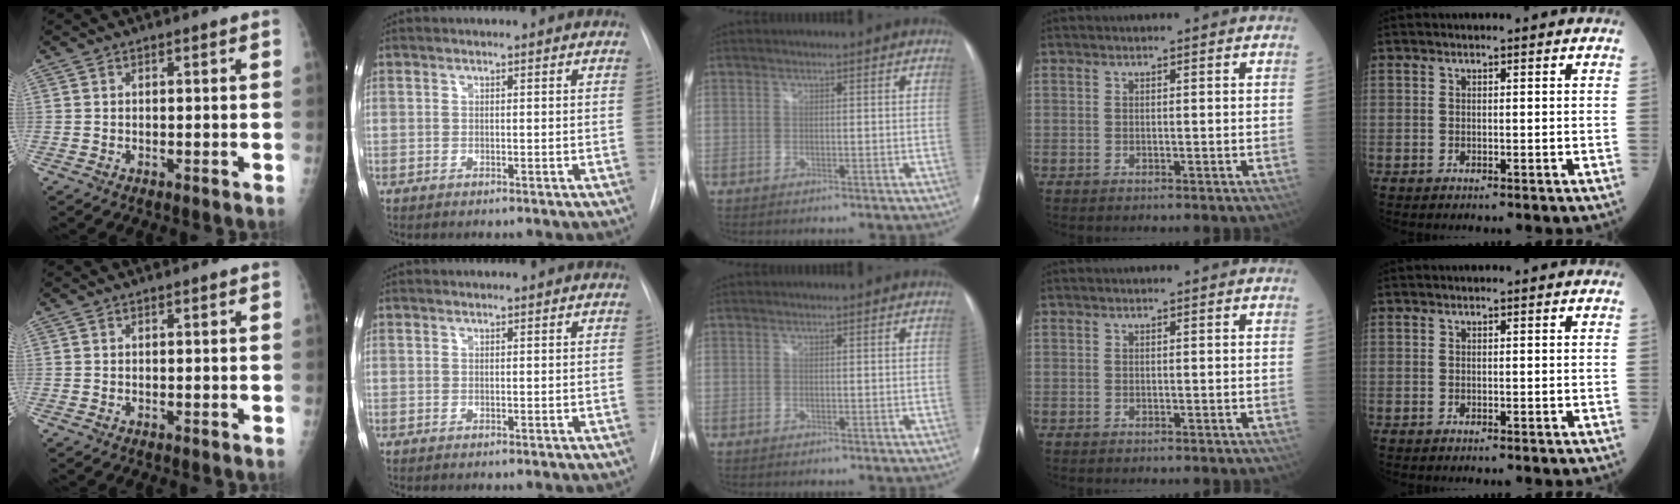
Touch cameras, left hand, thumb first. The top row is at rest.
{"index": {"total": 0.6, "force": [0.6, 0.0, 0.1], "torque": [-0.003, 0.012, 0.011]}}